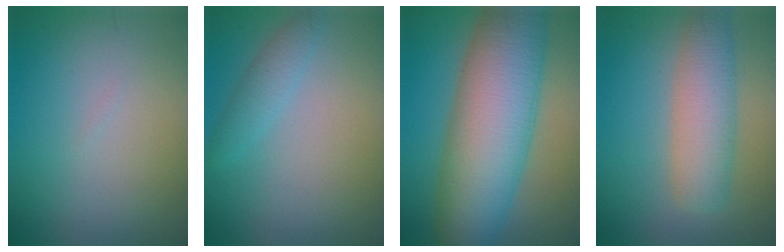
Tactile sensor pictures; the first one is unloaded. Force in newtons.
{"total": 1.9, "press": 1.9, "slide": 0.1}
{"total": 12.9, "press": 12.9, "slide": 0.5}
{"total": 5.2, "press": 5.2, "slide": 0.2}